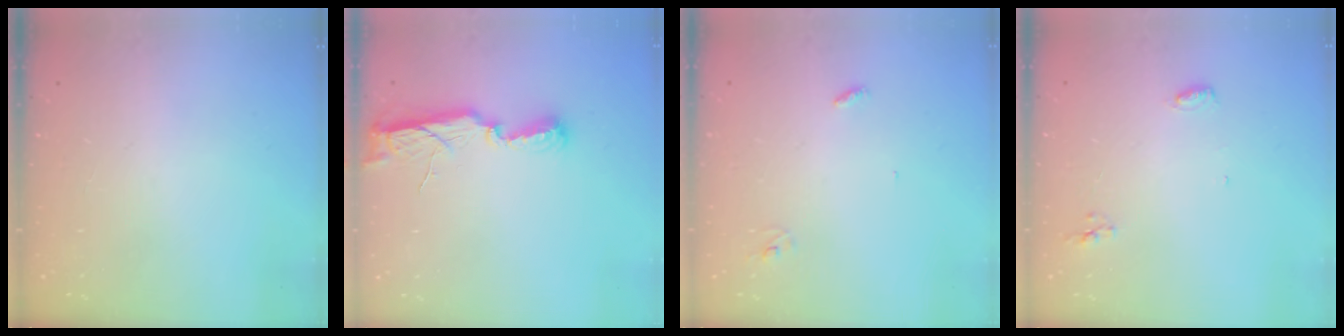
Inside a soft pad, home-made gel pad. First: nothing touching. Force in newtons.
{"total": 7.5, "press": 7.5, "slide": 0.4}
{"total": 2.8, "press": 2.8, "slide": 0.3}
{"total": 4.6, "press": 4.4, "slide": 1.1}